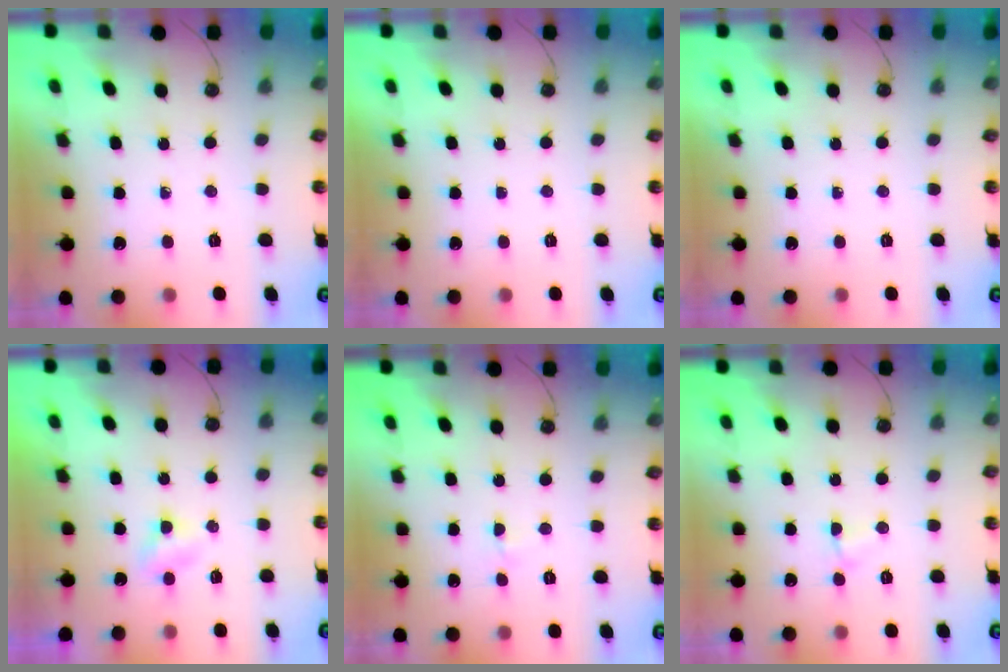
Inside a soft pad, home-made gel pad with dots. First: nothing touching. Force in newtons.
{"total": 0.0}
{"total": 0.0}
{"total": 2.8, "press": 2.7, "slide": 0.4}
{"total": 4.2, "press": 2.3, "slide": 3.5}
{"total": 3.6, "press": 3.6, "slide": 0.5}